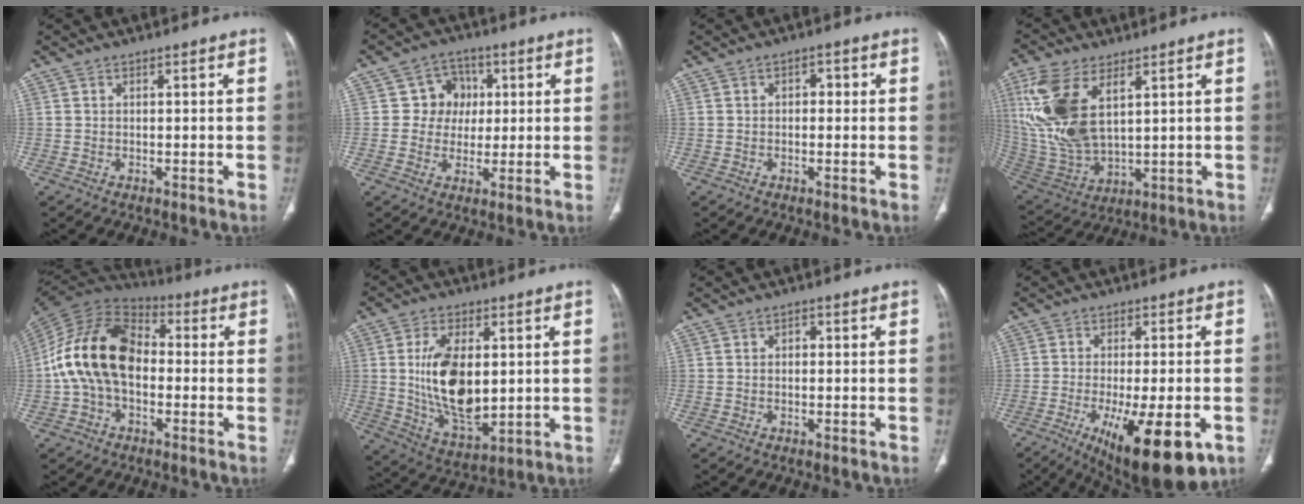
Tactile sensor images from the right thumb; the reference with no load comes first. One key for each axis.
{"total": 7.3, "fx": 1.2, "fy": 6.9, "fz": 2.2, "tx": 0.014, "ty": 0.010, "tz": 0.013}
{"total": 2.2, "fx": 0.2, "fy": 1.5, "fz": 1.6, "tx": -0.012, "ty": 0.007, "tz": -0.004}
{"total": 17.1, "fx": 5.9, "fy": 8.7, "fz": 13.4, "tx": -0.294, "ty": -0.018, "tz": 0.129}
{"total": 17.5, "fx": -1.1, "fy": 11.4, "fz": 13.2, "tx": -0.242, "ty": 0.040, "tz": -0.029}
{"total": 15.4, "fx": 1.4, "fy": 8.1, "fz": 13.1, "tx": -0.226, "ty": -0.019, "tz": 0.039}
{"total": 1.1, "fx": 0.0, "fy": 0.8, "fz": 0.7, "tx": -0.008, "ty": 0.003, "tz": -0.003}
{"total": 17.8, "fx": -7.2, "fy": 6.0, "fz": 15.1, "tx": -0.210, "ty": -0.014, "tz": -0.095}